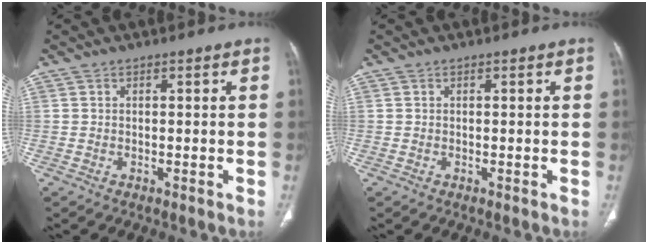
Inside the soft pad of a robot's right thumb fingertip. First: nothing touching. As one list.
[{"total": 0.0}]